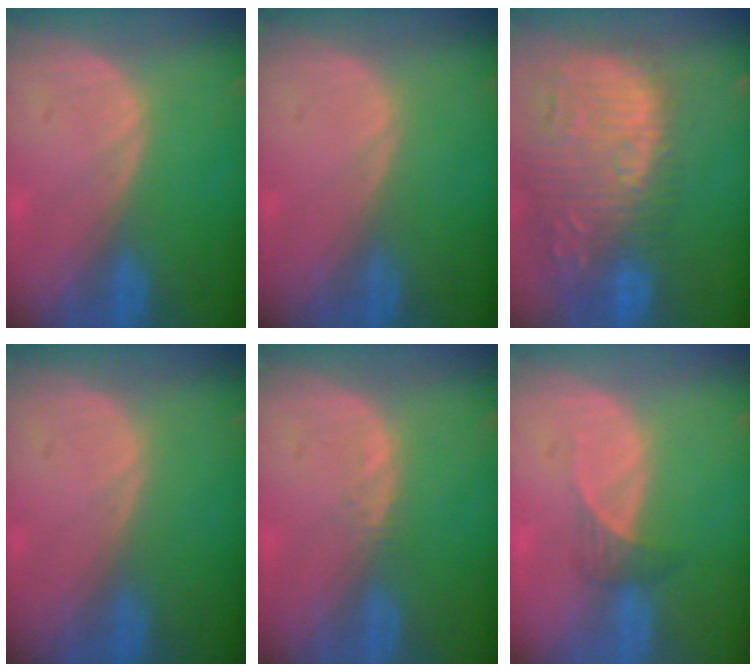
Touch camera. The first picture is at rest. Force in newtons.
{"total": 0.0}
{"total": 15.5, "press": 13.1, "slide": 8.3}
{"total": 0.0}
{"total": 0.7, "press": 0.7, "slide": 0.1}
{"total": 2.1, "press": 1.9, "slide": 0.9}